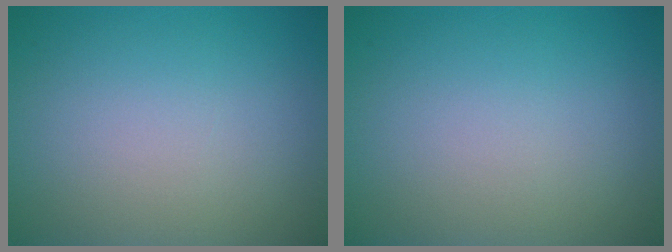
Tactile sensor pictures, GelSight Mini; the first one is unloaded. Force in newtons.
{"total": 0.0}